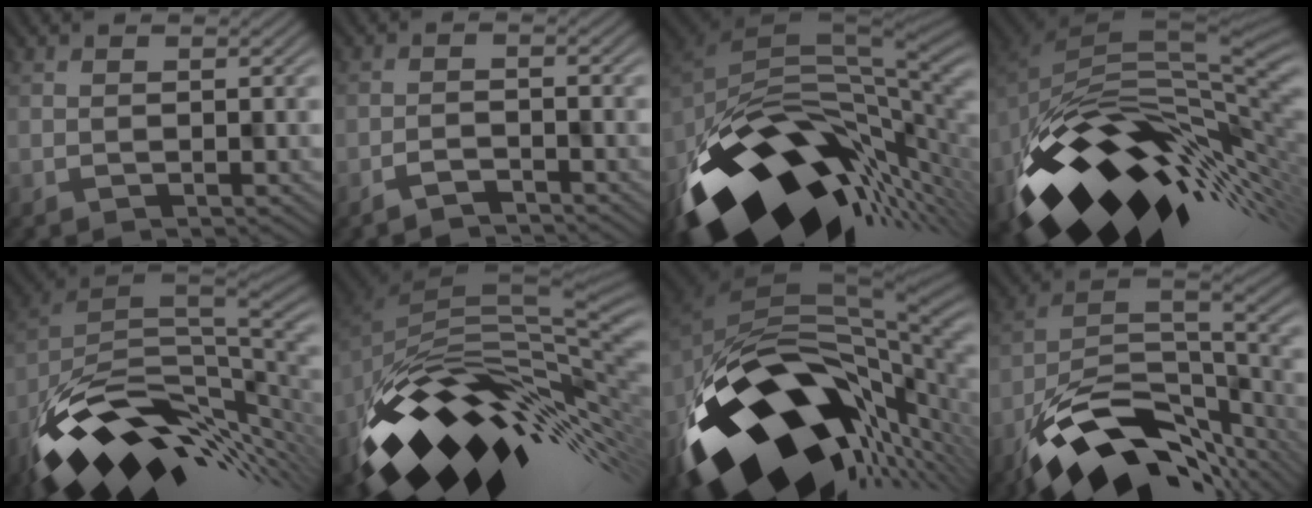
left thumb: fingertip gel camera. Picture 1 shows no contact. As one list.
[{"total": 2.2, "force": [-2.1, 0.3, 0.6], "torque": [-0.011, 0.003, -0.042]}, {"total": 17.4, "force": [-7.3, 9.9, 12.3], "torque": [-0.235, -0.041, -0.114]}, {"total": 16.2, "force": [-5.4, 8.6, 12.6], "torque": [-0.230, -0.018, -0.095]}, {"total": 14.6, "force": [-5.6, 7.8, 11.1], "torque": [-0.207, -0.024, -0.099]}, {"total": 14.7, "force": [-5.4, 7.6, 11.3], "torque": [-0.204, -0.020, -0.095]}, {"total": 19.2, "force": [-7.3, 11.7, 13.3], "torque": [-0.266, -0.057, -0.099]}, {"total": 15.2, "force": [-10.1, 6.1, 9.5], "torque": [-0.195, -0.022, -0.158]}]